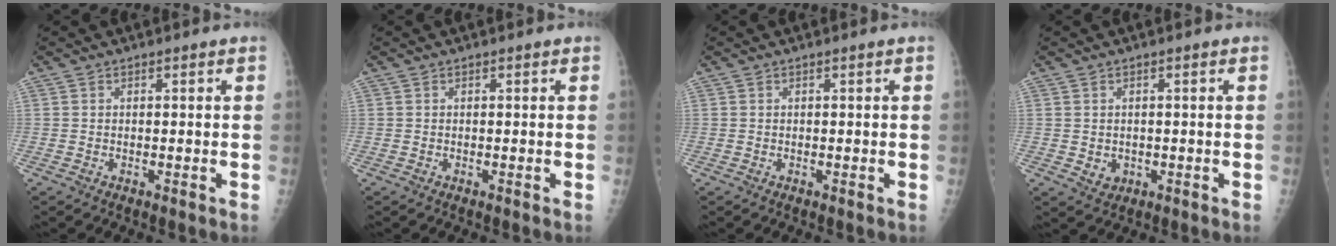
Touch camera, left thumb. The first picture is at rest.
{"total": 0.0}
{"total": 0.0}
{"total": 2.5, "force": [-0.2, 2.2, 1.1], "torque": [-0.009, -0.001, 0.007]}